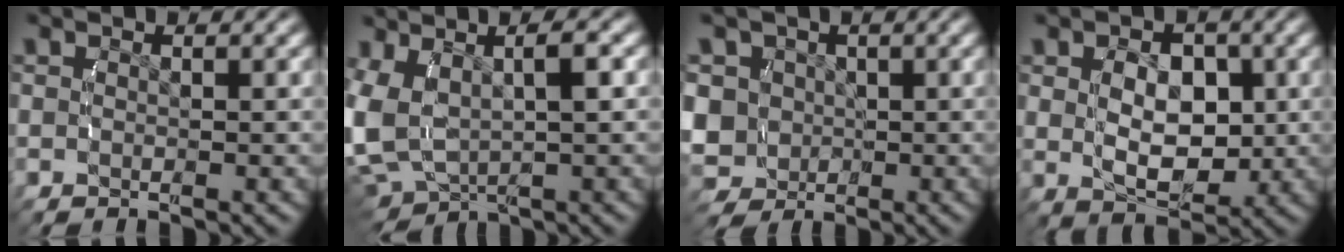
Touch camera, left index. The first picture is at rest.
{"total": 9.7, "force": [0.3, 7.1, 6.6], "torque": [-0.166, -0.023, 0.021]}
{"total": 10.9, "force": [-1.2, 10.1, 3.9], "torque": [-0.107, -0.046, -0.013]}
{"total": 5.2, "force": [0.4, 3.3, 4.1], "torque": [-0.063, -0.016, 0.014]}